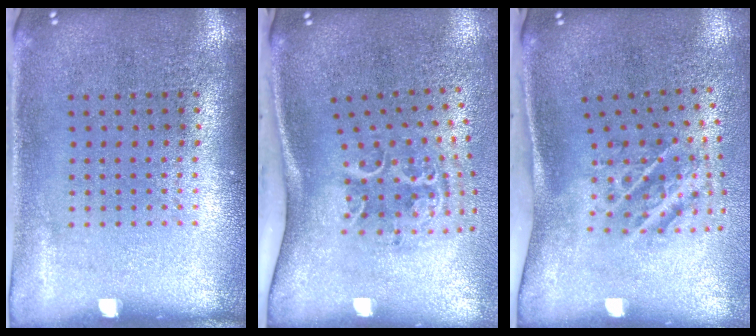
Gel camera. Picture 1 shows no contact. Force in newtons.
{"total": 2.3, "press": 1.4, "slide": 1.9}
{"total": 2.2, "press": 1.3, "slide": 1.8}